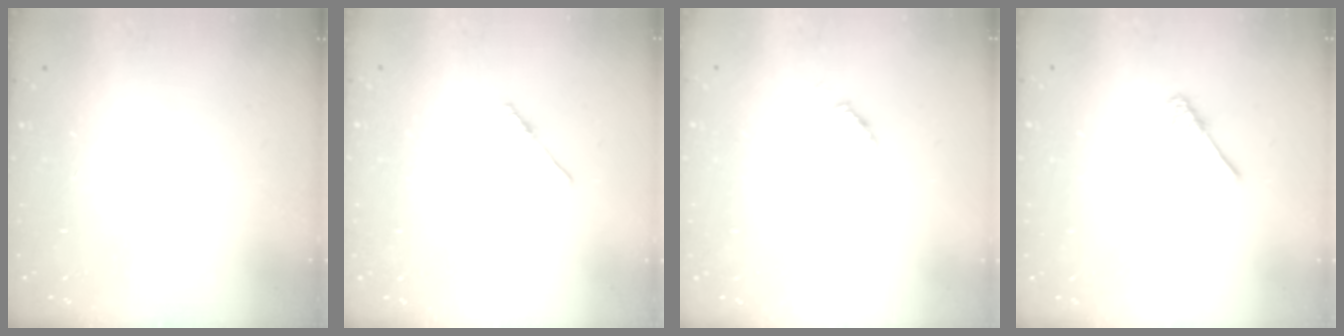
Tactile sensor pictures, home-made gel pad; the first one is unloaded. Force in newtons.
{"total": 1.9, "press": 1.8, "slide": 0.3}
{"total": 1.9, "press": 1.8, "slide": 0.6}
{"total": 2.6, "press": 2.6, "slide": 0.3}